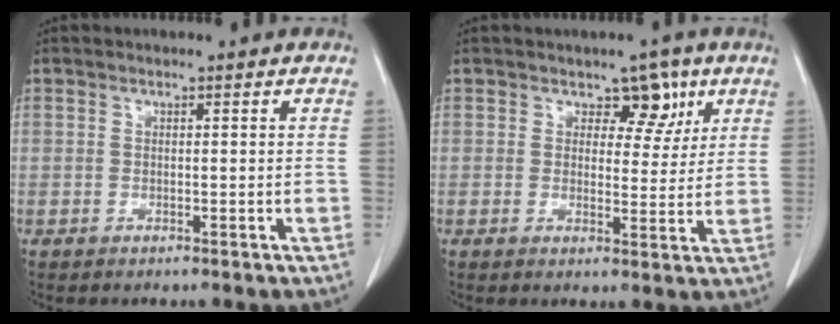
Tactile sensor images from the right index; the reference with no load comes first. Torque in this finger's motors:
{"motor_torque": [-0.11, 0.26, 0.11, 0.00]}